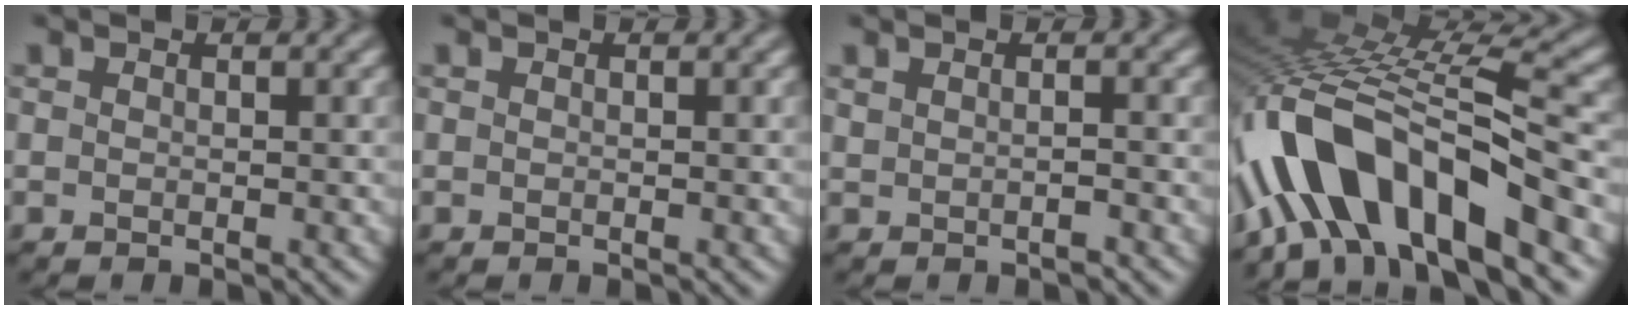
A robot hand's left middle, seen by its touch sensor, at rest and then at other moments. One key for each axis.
{"total": 0.0}
{"total": 0.8, "fx": 0.0, "fy": 0.2, "fz": 0.8, "tx": -0.016, "ty": -0.003, "tz": -0.002}
{"total": 12.7, "fx": -6.8, "fy": 4.7, "fz": 9.6, "tx": -0.163, "ty": 0.013, "tz": -0.128}